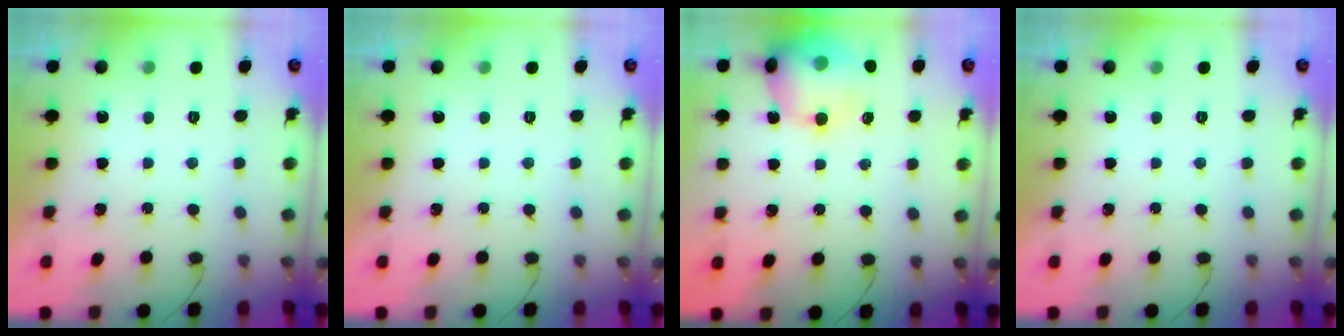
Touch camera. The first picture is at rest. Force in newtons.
{"total": 0.0}
{"total": 14.8, "press": 14.7, "slide": 2.1}
{"total": 0.0}